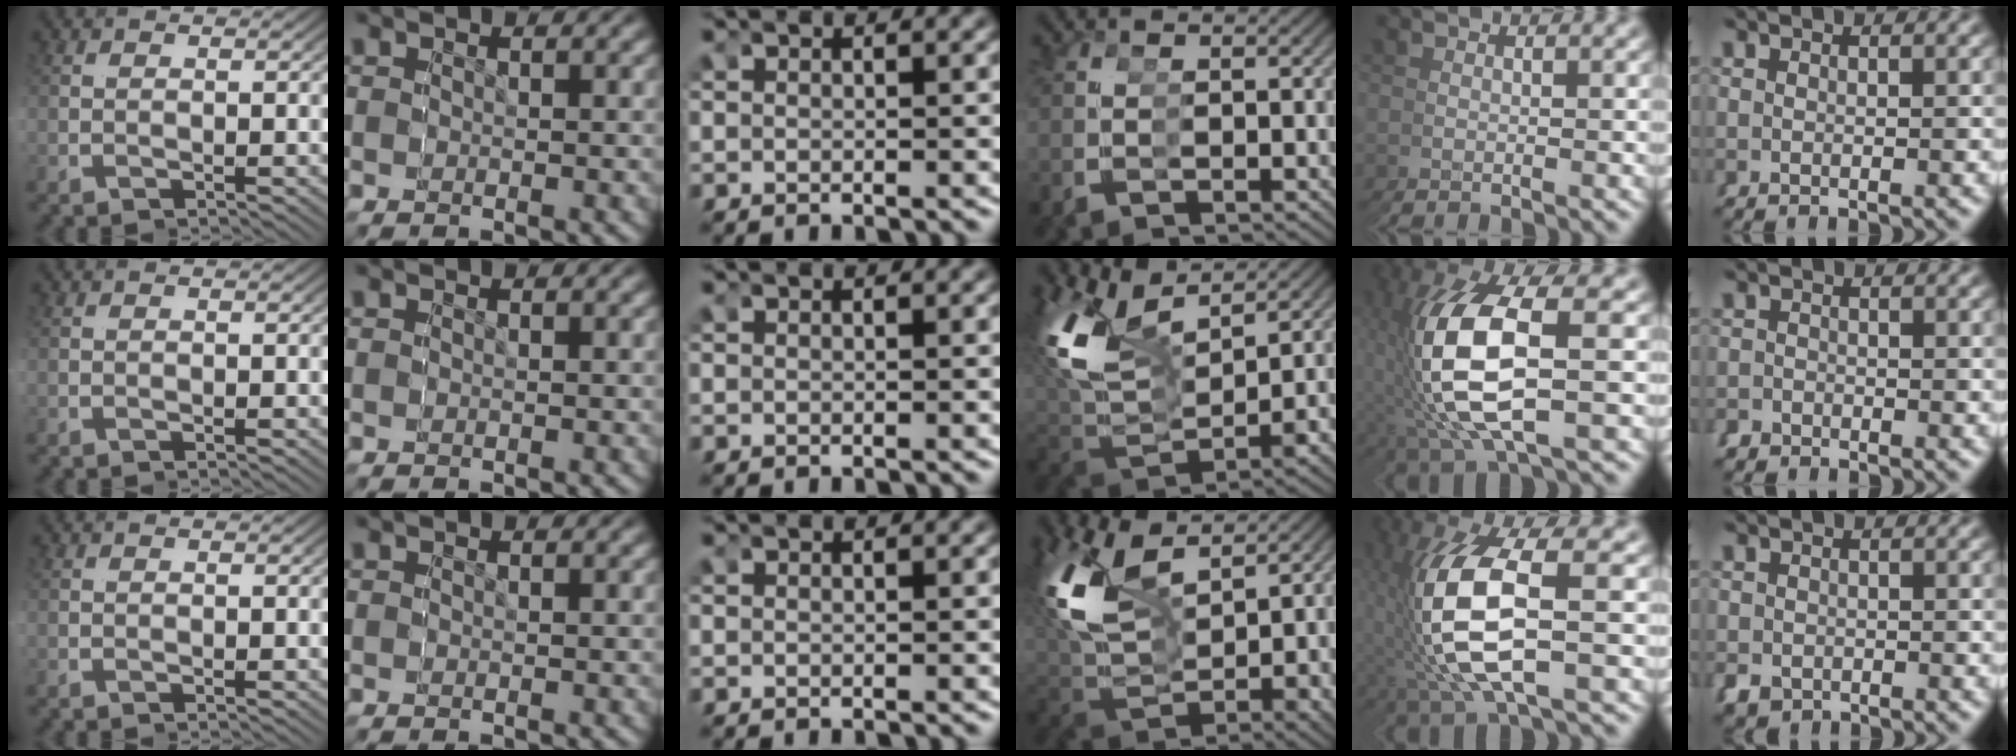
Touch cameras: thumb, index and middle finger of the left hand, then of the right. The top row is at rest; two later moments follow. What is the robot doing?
{"motion": "grasp_and_lifting", "object": "glue stick"}